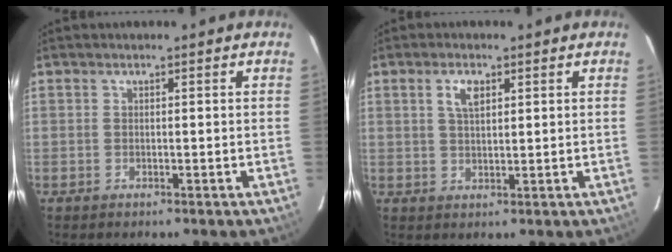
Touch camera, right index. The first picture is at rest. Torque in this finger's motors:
{"motor_torque": [0.11, 0.00, 0.05, 0.06]}